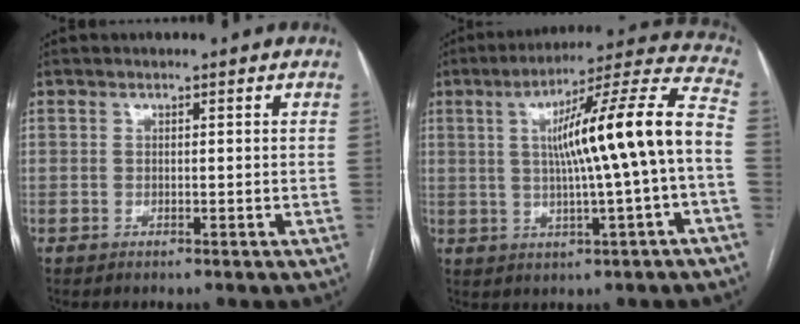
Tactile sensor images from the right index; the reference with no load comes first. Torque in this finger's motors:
{"motor_torque": [1.80, -0.34, 0.78, 0.21]}